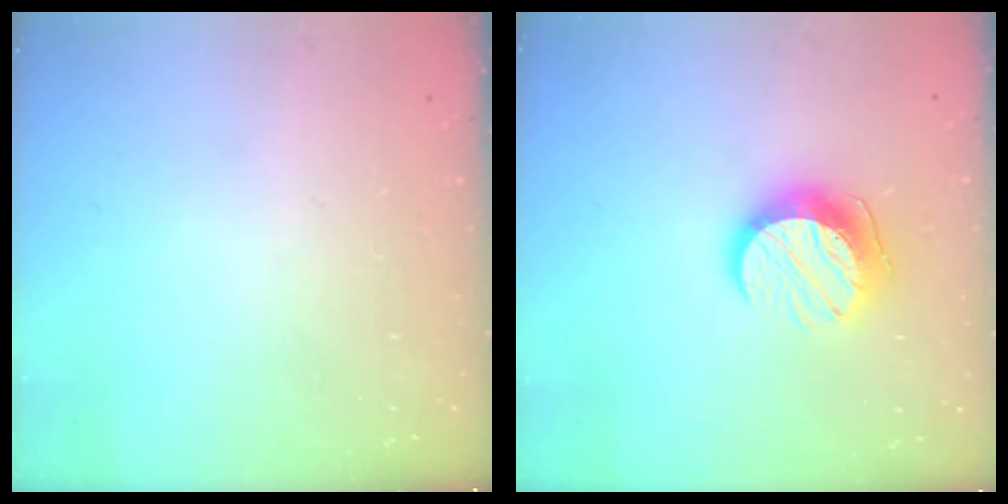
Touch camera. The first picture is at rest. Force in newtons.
{"total": 11.5, "press": 11.4, "slide": 0.6}